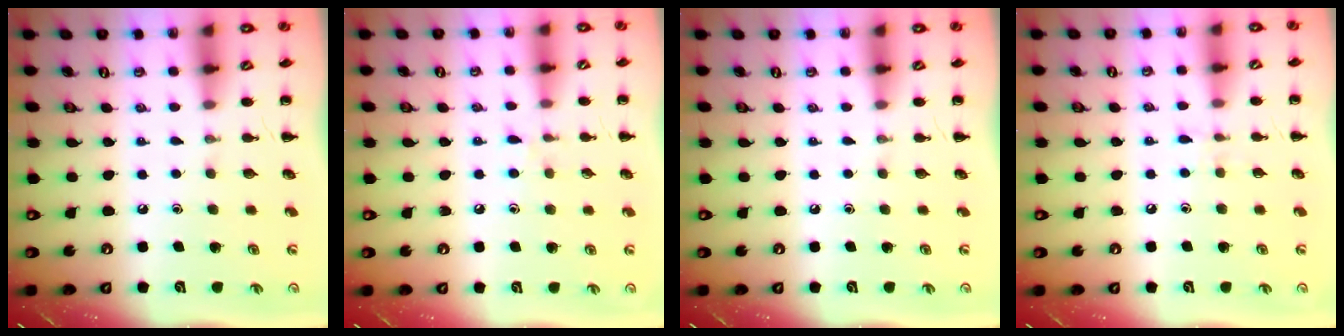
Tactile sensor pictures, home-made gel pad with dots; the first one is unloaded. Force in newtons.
{"total": 6.4, "press": 6.0, "slide": 2.2}
{"total": 0.0}
{"total": 3.9, "press": 3.7, "slide": 1.3}